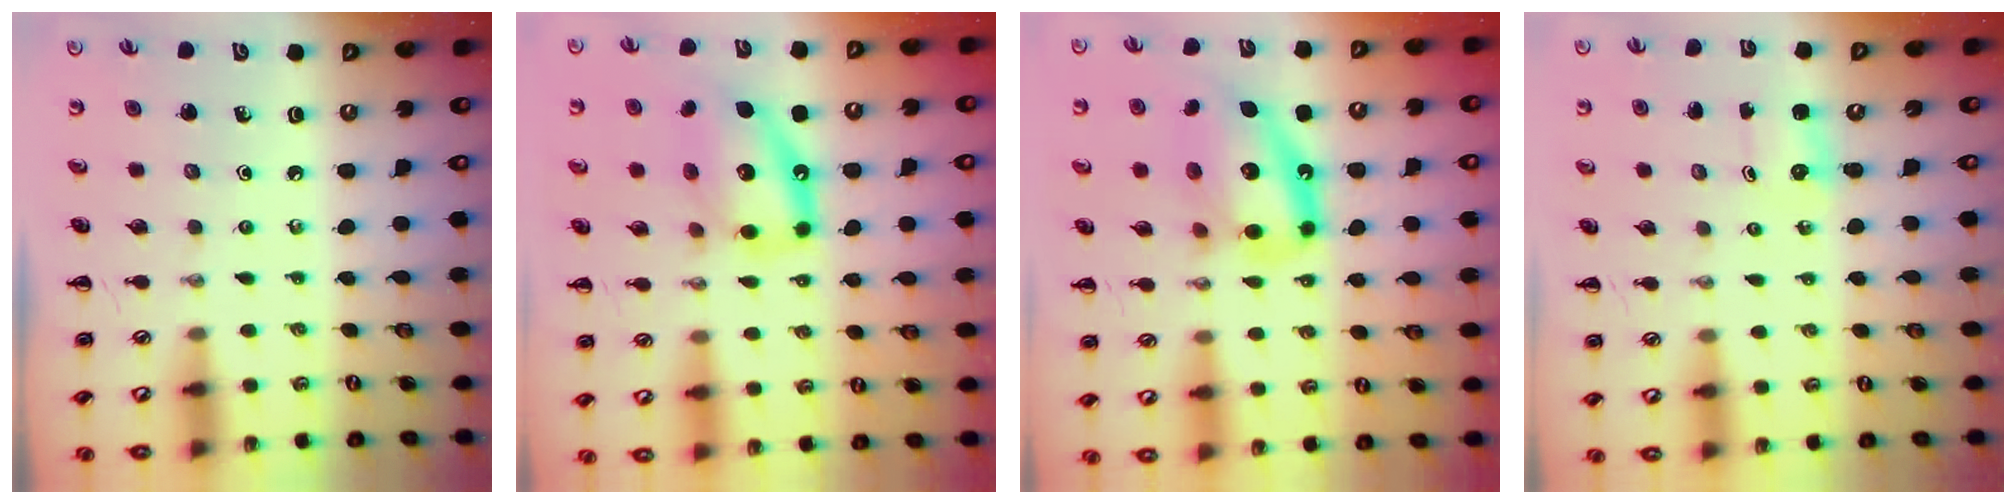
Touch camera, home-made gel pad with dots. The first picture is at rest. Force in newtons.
{"total": 12.5, "press": 12.0, "slide": 3.4}
{"total": 16.1, "press": 15.7, "slide": 3.4}
{"total": 1.1, "press": 1.1, "slide": 0.4}